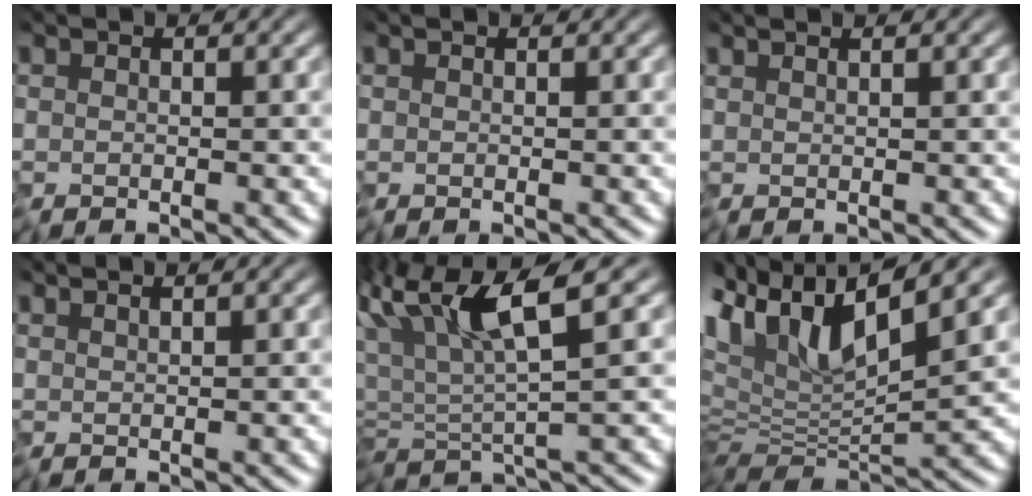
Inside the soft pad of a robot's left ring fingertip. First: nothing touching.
{"total": 0.0}
{"total": 1.0, "force": [0.7, 0.3, 0.6], "torque": [-0.001, 0.008, 0.000]}
{"total": 1.3, "force": [1.0, 0.3, 0.8], "torque": [-0.003, 0.009, 0.004]}
{"total": 6.2, "force": [1.2, 1.3, 5.9], "torque": [-0.113, 0.004, 0.020]}
{"total": 10.8, "force": [3.6, 5.0, 8.8], "torque": [-0.185, 0.000, 0.073]}